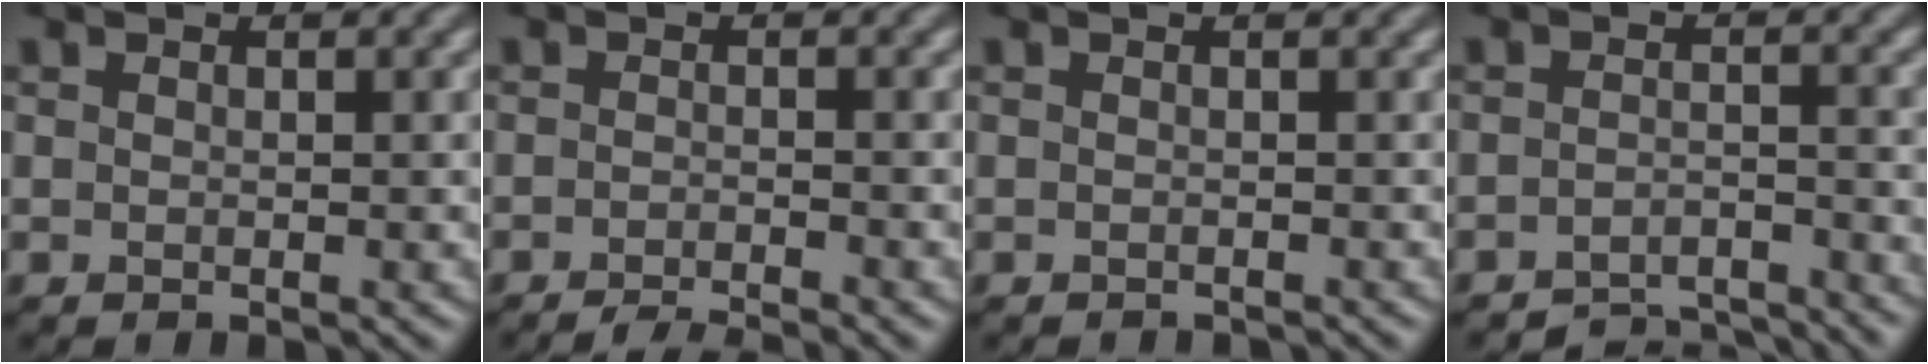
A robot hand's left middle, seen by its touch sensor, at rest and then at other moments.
{"total": 3.3, "force": [-2.9, 0.3, 1.5], "torque": [-0.023, -0.001, -0.053]}
{"total": 1.0, "force": [-0.7, 0.3, 0.5], "torque": [0.005, -0.008, -0.017]}
{"total": 5.0, "force": [-4.9, 0.4, 0.7], "torque": [-0.013, 0.000, -0.074]}